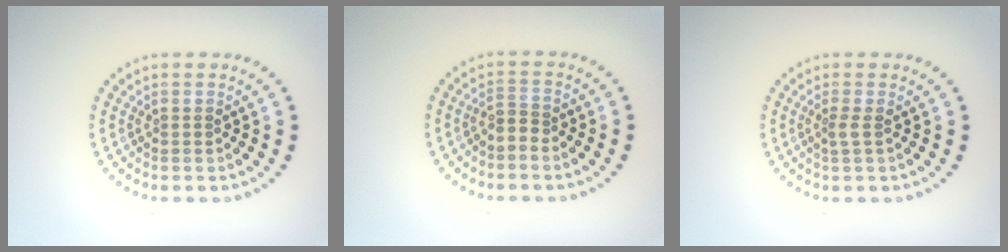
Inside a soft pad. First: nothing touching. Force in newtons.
{"total": 1.4, "press": 1.0, "slide": 1.0}
{"total": 1.0, "press": 0.8, "slide": 0.6}